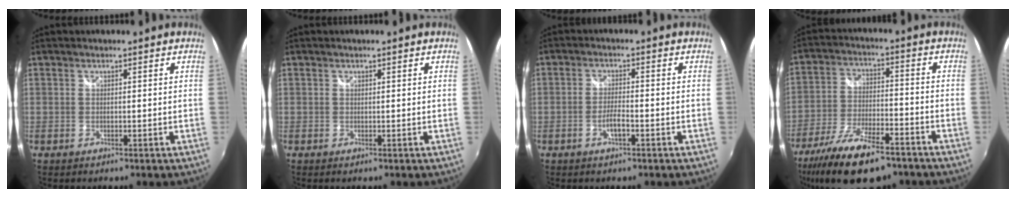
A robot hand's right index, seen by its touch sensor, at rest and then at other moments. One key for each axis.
{"total": 0.0}
{"total": 3.2, "fx": -1.6, "fy": 0.6, "fz": 2.7, "tx": -0.060, "ty": 0.001, "tz": -0.032}
{"total": 17.5, "fx": -12.4, "fy": 6.2, "fz": 10.7, "tx": -0.219, "ty": -0.035, "tz": -0.211}